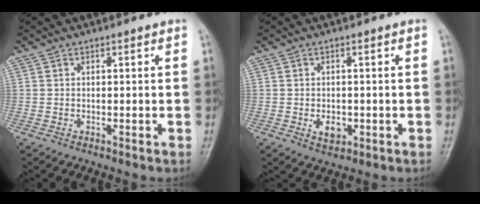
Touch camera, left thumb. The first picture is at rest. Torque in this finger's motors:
{"motor_torque": [0.43, 0.69, 0.34, -0.08, 0.00]}